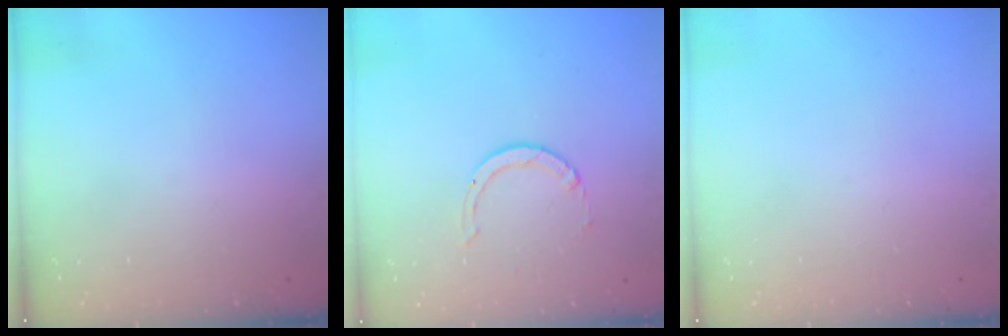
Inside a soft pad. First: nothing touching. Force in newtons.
{"total": 2.0, "press": 2.0, "slide": 0.2}
{"total": 0.0}